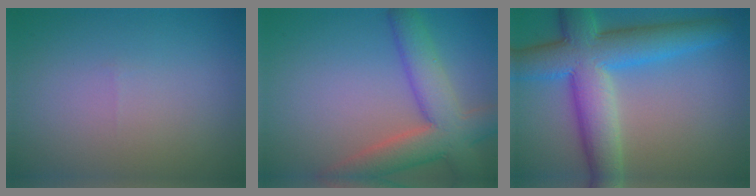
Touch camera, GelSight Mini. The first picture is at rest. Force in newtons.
{"total": 7.1, "press": 7.1, "slide": 0.3}
{"total": 9.6, "press": 9.6, "slide": 0.3}